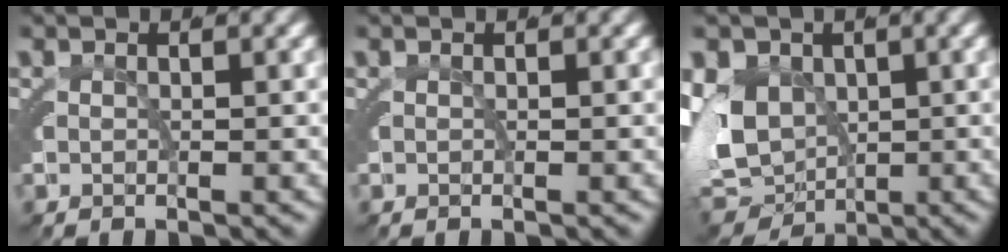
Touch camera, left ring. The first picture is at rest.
{"total": 0.0}
{"total": 11.6, "force": [-0.6, 9.9, 6.0], "torque": [-0.141, -0.040, 0.005]}